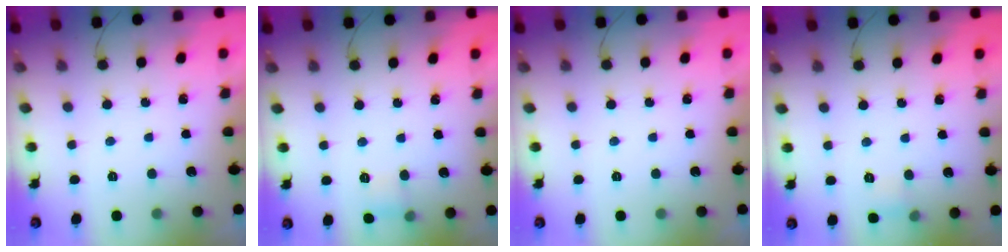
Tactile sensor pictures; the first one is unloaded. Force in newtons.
{"total": 5.0, "press": 4.8, "slide": 1.3}
{"total": 0.0}
{"total": 4.8, "press": 4.5, "slide": 1.6}